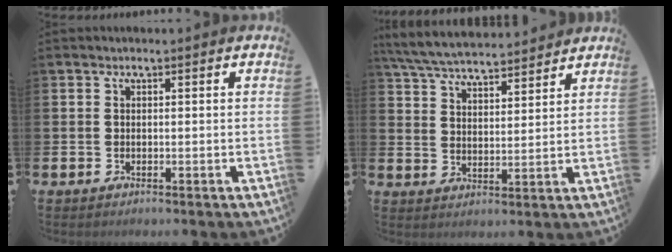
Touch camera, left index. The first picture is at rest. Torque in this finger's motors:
{"motor_torque": [0.92, -1.22, 0.78, 0.21]}